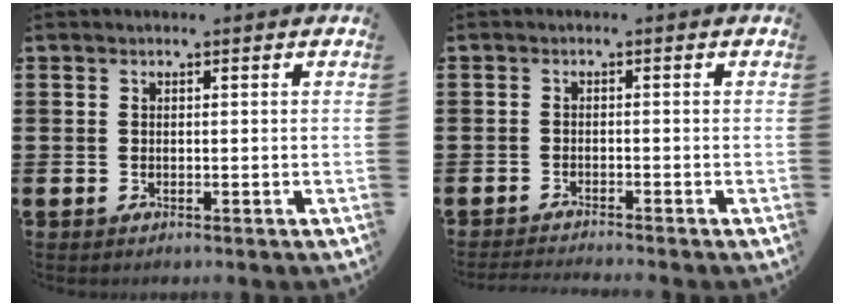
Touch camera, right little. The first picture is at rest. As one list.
[{"total": 1.2, "force": [-1.2, -0.2, 0.2], "torque": [-0.003, -0.001, -0.023]}]